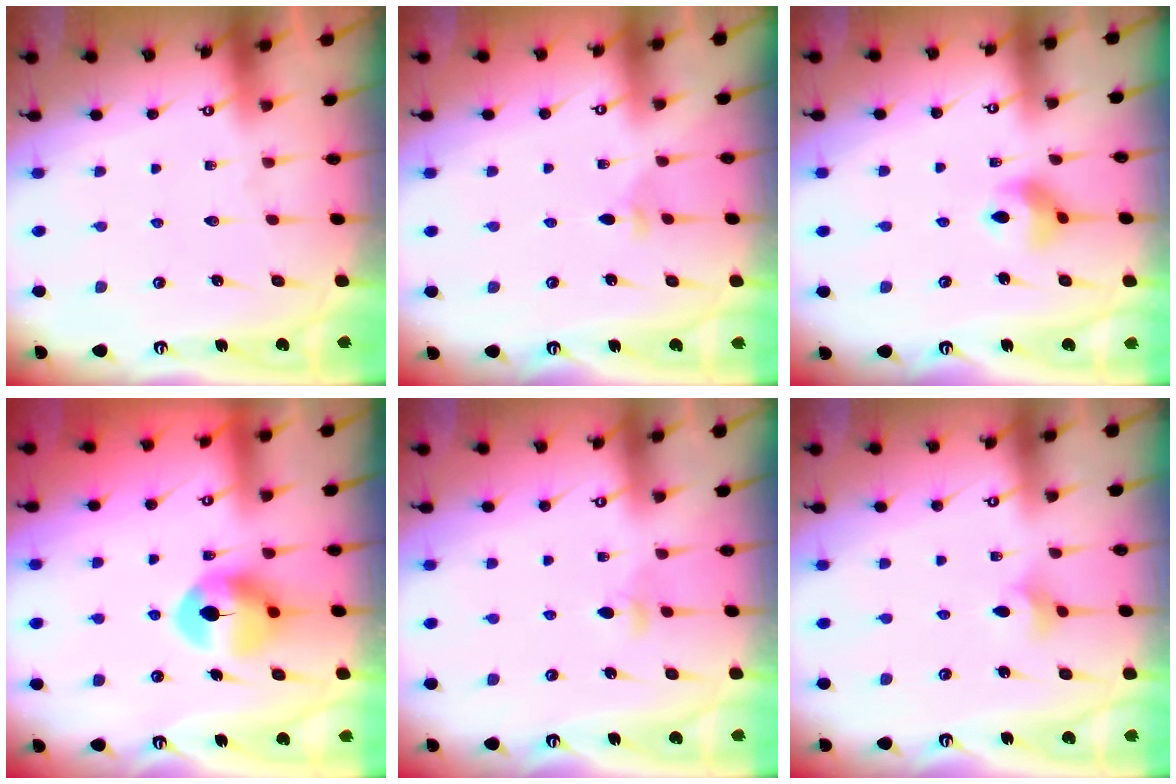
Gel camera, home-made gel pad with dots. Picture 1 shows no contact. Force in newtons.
{"total": 2.5, "press": 2.4, "slide": 0.6}
{"total": 7.2, "press": 7.1, "slide": 0.7}
{"total": 11.3, "press": 11.3, "slide": 0.5}
{"total": 3.1, "press": 2.9, "slide": 0.8}
{"total": 3.3, "press": 3.2, "slide": 0.8}